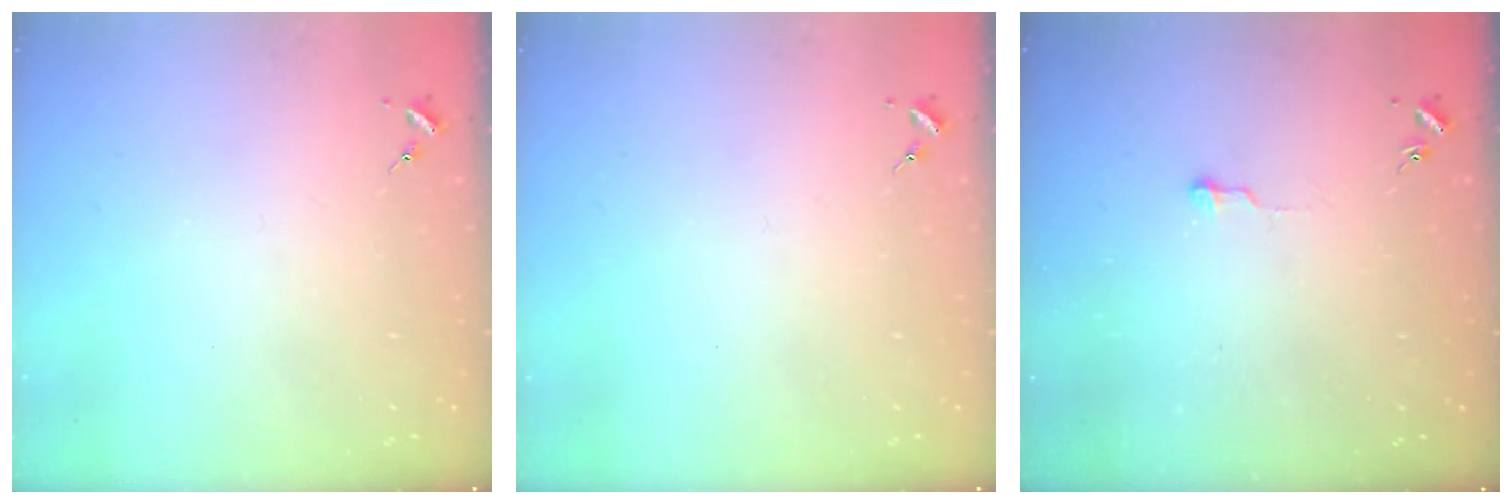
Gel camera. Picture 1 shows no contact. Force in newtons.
{"total": 0.0}
{"total": 3.6, "press": 3.6, "slide": 0.3}